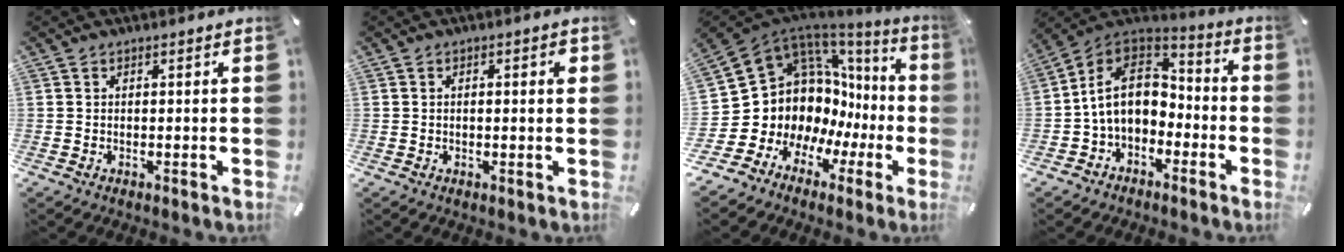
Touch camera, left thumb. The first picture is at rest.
{"total": 2.2, "force": [0.3, 0.7, 2.1], "torque": [-0.031, 0.003, 0.000]}
{"total": 12.2, "force": [2.9, 10.6, 5.5], "torque": [-0.089, -0.072, 0.078]}
{"total": 13.1, "force": [-1.6, 10.0, 8.3], "torque": [-0.186, 0.017, -0.031]}